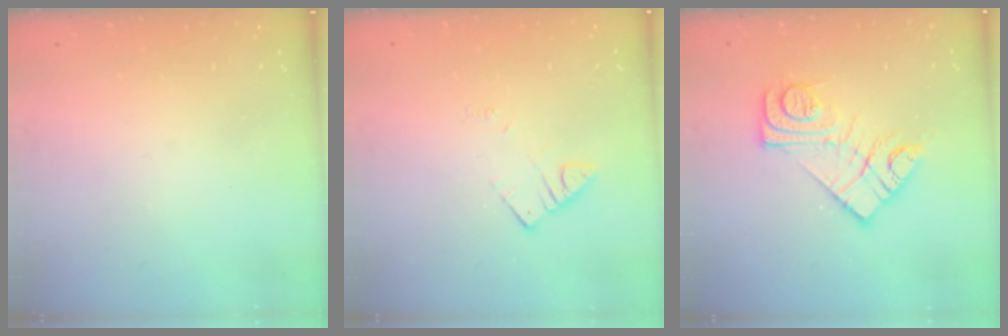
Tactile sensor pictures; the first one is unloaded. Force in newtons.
{"total": 2.8, "press": 2.7, "slide": 0.3}
{"total": 13.6, "press": 13.6, "slide": 0.9}